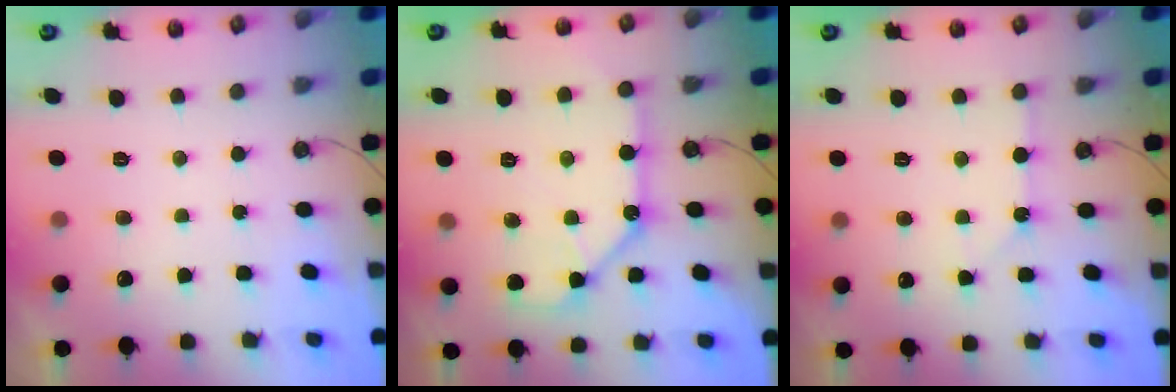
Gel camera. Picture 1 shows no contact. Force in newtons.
{"total": 11.6, "press": 11.6, "slide": 0.8}
{"total": 5.1, "press": 5.0, "slide": 0.7}